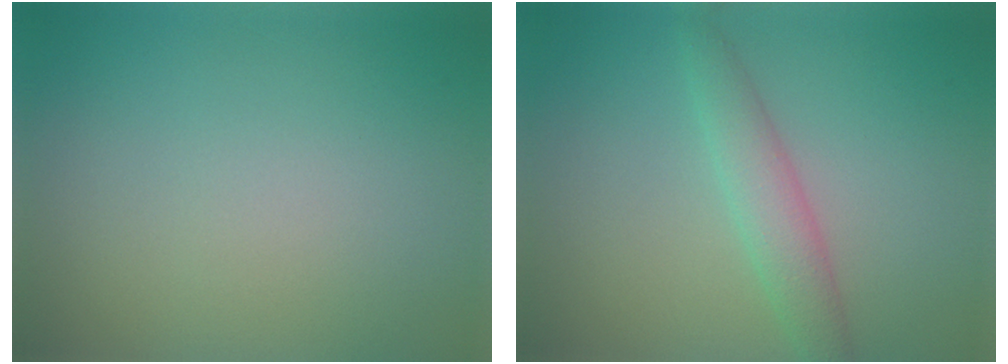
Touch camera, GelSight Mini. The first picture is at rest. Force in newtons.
{"total": 2.7, "press": 2.7, "slide": 0.1}